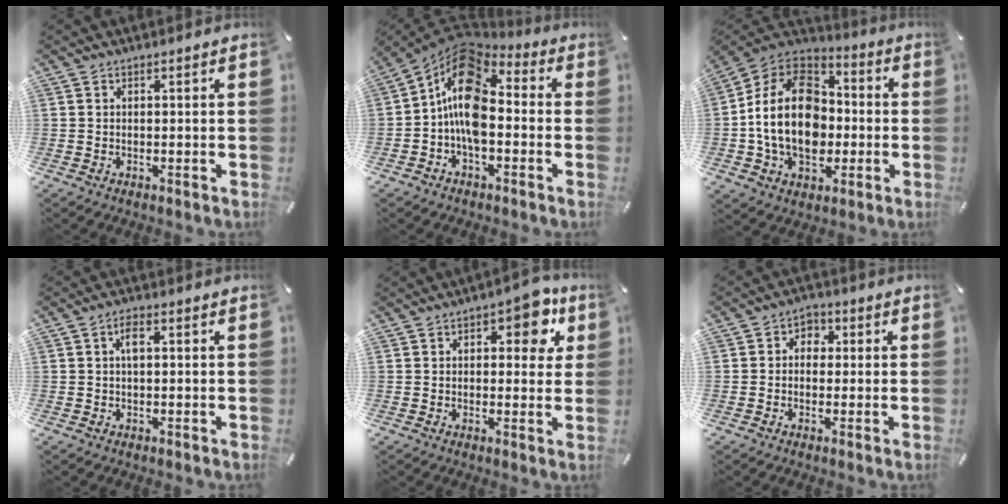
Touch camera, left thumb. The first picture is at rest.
{"total": 13.1, "force": [-1.8, 8.2, 10.1], "torque": [-0.196, 0.008, -0.038]}
{"total": 19.4, "force": [-2.1, 14.8, 12.4], "torque": [-0.254, 0.022, -0.039]}
{"total": 2.8, "force": [0.5, 1.2, 2.5], "torque": [-0.044, 0.005, 0.004]}
{"total": 9.1, "force": [3.6, 4.8, 6.9], "torque": [-0.068, -0.015, 0.050]}
{"total": 3.5, "force": [-0.5, 3.1, 1.5], "torque": [-0.015, 0.007, -0.015]}